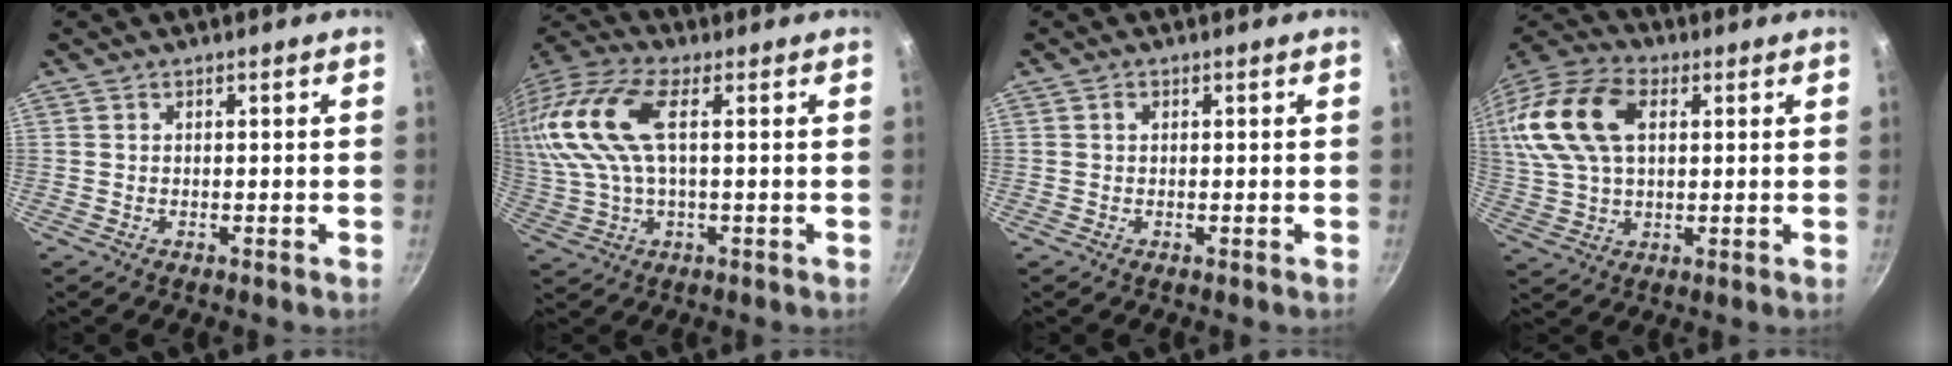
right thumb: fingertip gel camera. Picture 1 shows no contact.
{"total": 18.5, "force": [3.9, 8.8, 15.9], "torque": [-0.351, 0.019, 0.068]}
{"total": 0.9, "force": [0.3, 0.7, 0.5], "torque": [-0.010, 0.004, 0.003]}
{"total": 20.6, "force": [5.3, 12.9, 15.1], "torque": [-0.307, 0.019, 0.091]}